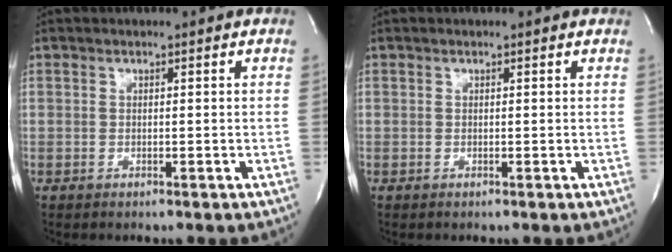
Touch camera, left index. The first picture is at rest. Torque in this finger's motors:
{"motor_torque": [0.16, -0.14, -0.06, -0.05]}